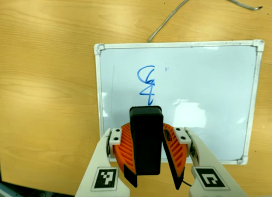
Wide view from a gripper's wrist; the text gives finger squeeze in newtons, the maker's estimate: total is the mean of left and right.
{"total": 9.6, "left": 9.3, "right": 9.8}